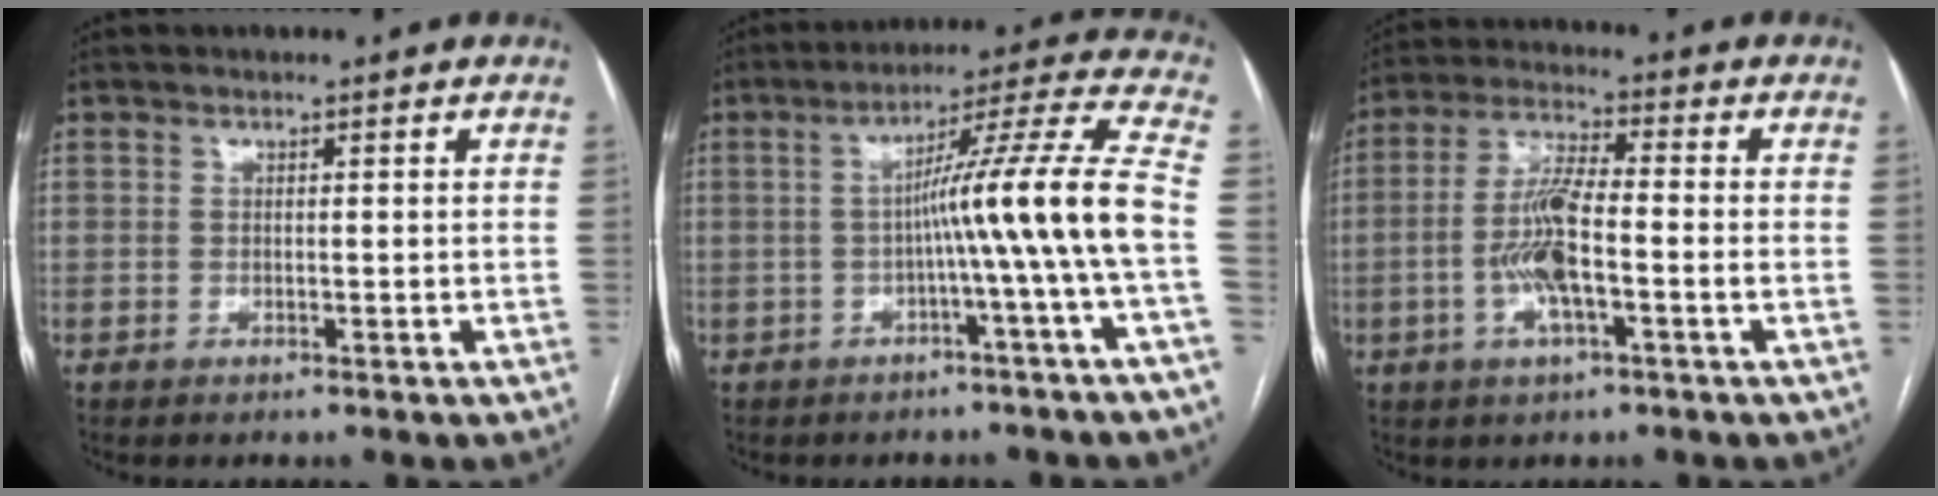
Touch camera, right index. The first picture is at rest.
{"total": 12.3, "force": [-2.5, -2.8, 11.7], "torque": [-0.171, 0.016, -0.040]}
{"total": 9.1, "force": [-2.1, 1.5, 8.8], "torque": [-0.178, 0.005, -0.044]}